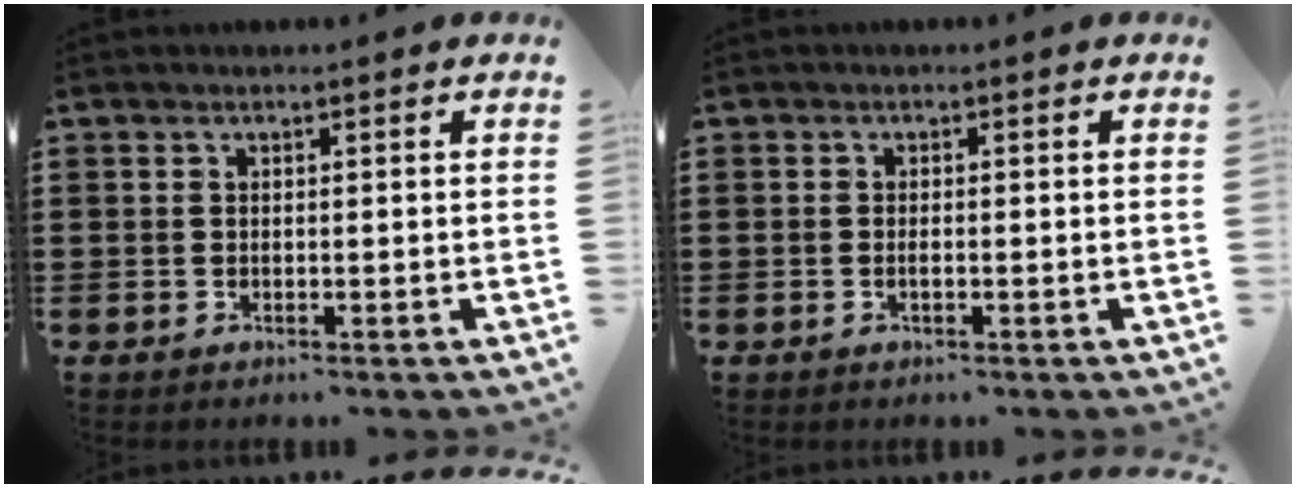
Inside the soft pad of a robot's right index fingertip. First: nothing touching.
{"total": 0.7, "force": [-0.3, 0.1, 0.6], "torque": [-0.013, -0.004, -0.005]}